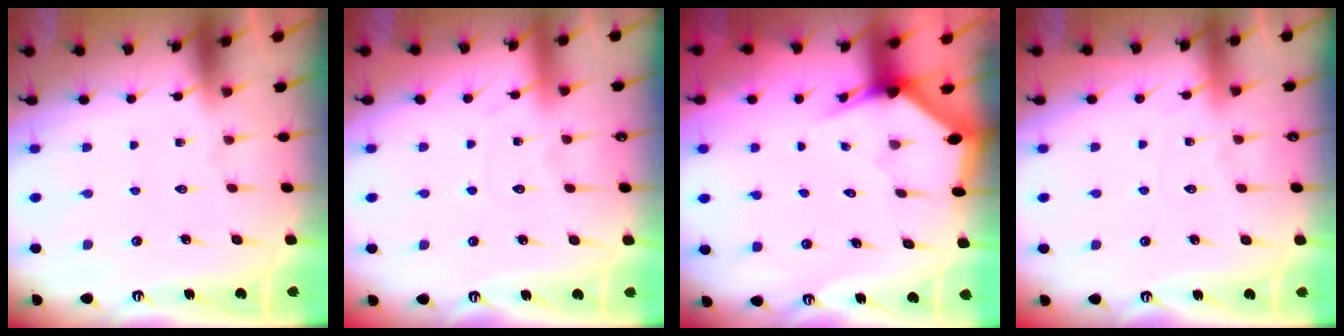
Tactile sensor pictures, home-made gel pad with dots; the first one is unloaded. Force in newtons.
{"total": 4.0, "press": 4.0, "slide": 0.5}
{"total": 2.9, "press": 2.9, "slide": 0.1}
{"total": 2.7, "press": 2.7, "slide": 0.3}